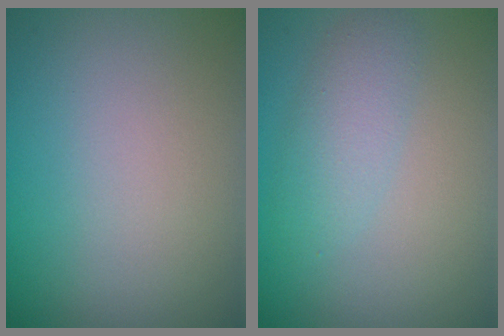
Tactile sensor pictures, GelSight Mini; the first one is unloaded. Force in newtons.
{"total": 2.4, "press": 2.4, "slide": 0.1}